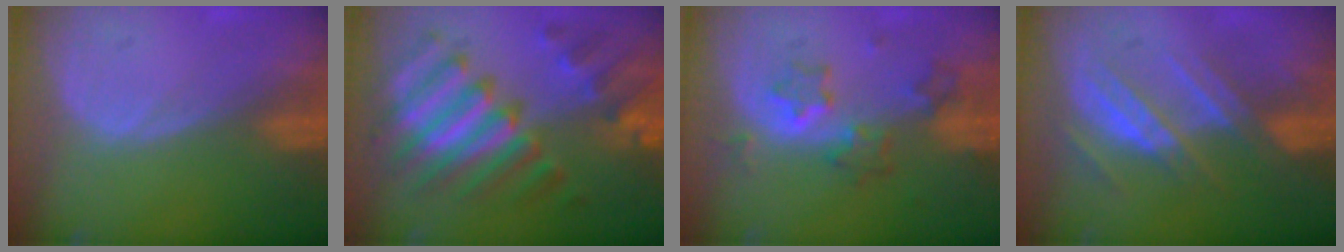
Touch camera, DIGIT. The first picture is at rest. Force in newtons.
{"total": 11.6, "press": 11.6, "slide": 1.1}
{"total": 6.2, "press": 5.8, "slide": 2.1}
{"total": 7.3, "press": 6.8, "slide": 2.7}